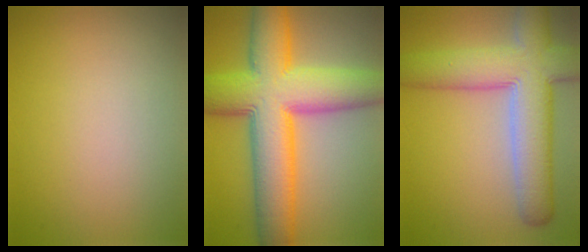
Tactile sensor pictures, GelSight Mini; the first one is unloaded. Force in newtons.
{"total": 12.8, "press": 12.8, "slide": 0.2}
{"total": 9.8, "press": 9.8, "slide": 0.8}